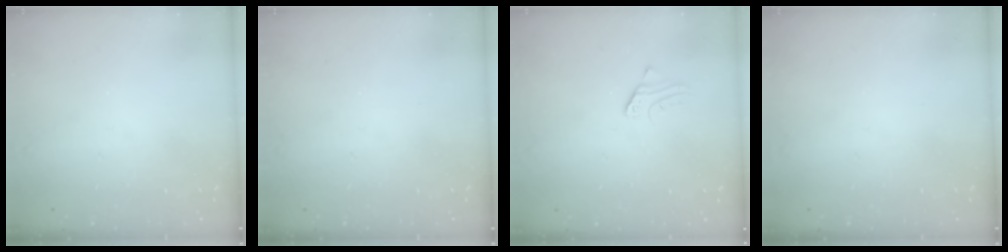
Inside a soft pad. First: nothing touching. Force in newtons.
{"total": 0.0}
{"total": 1.8, "press": 1.7, "slide": 0.2}
{"total": 0.0}